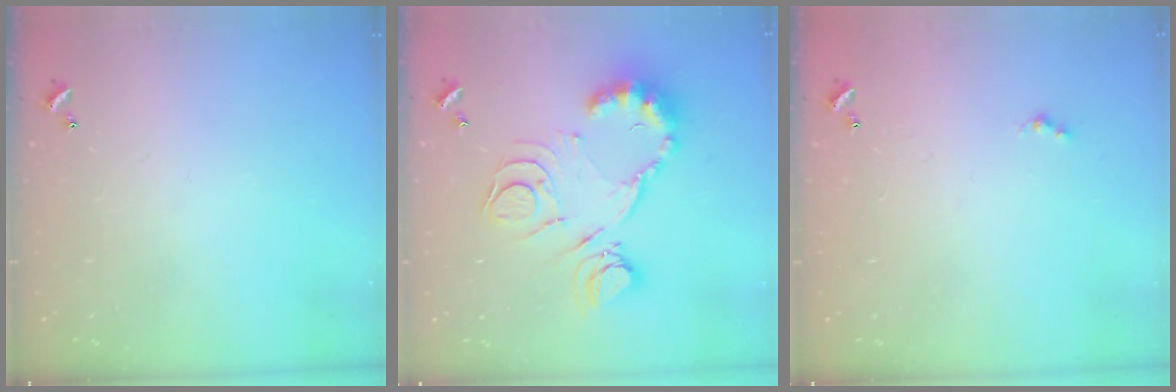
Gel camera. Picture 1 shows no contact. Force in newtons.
{"total": 21.4, "press": 21.4, "slide": 1.9}
{"total": 0.8, "press": 0.5, "slide": 0.5}